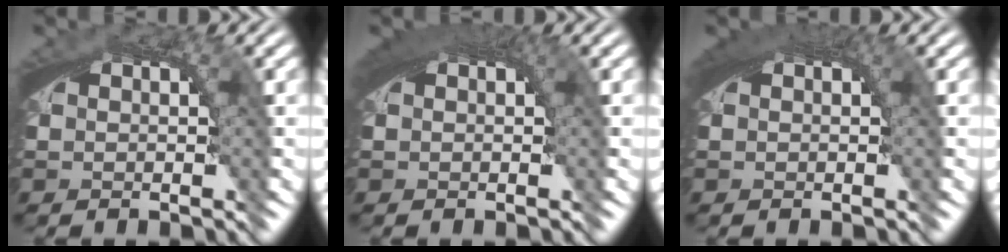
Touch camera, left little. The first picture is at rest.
{"total": 2.3, "force": [1.0, 0.5, 2.0], "torque": [-0.024, 0.008, 0.015]}
{"total": 2.2, "force": [0.9, 0.4, 2.0], "torque": [-0.025, 0.008, 0.014]}